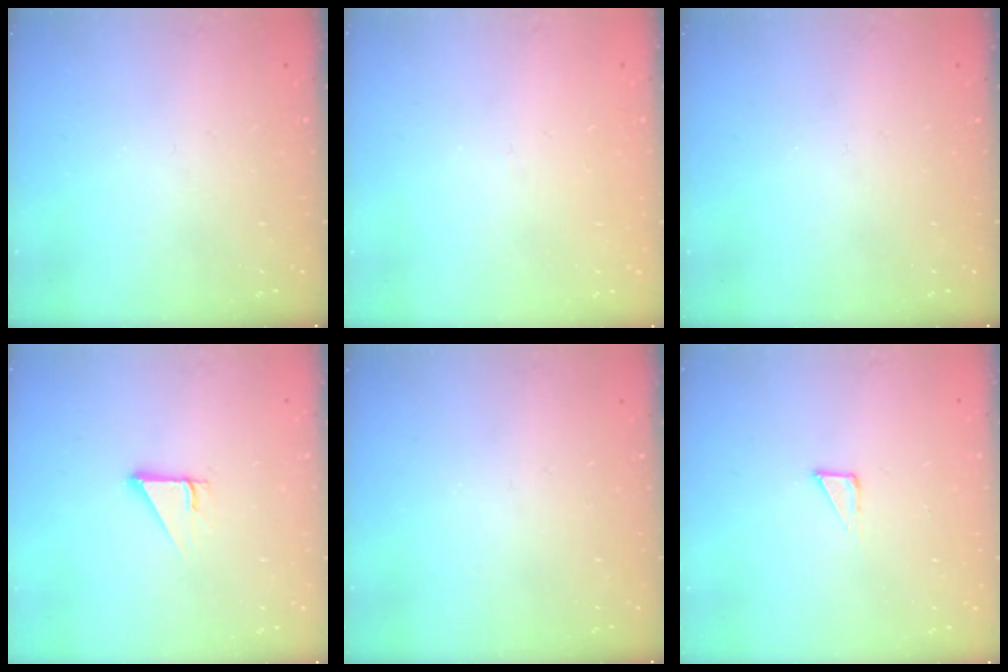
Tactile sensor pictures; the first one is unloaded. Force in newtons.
{"total": 2.7, "press": 2.7, "slide": 0.3}
{"total": 0.0}
{"total": 2.5, "press": 2.5, "slide": 0.2}
{"total": 0.0}
{"total": 2.1, "press": 2.1, "slide": 0.1}